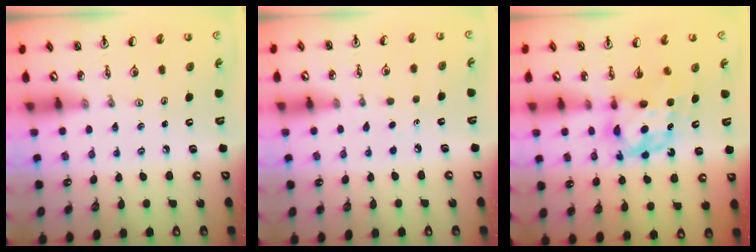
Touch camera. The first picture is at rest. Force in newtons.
{"total": 3.2, "press": 3.2, "slide": 0.4}
{"total": 7.1, "press": 7.1, "slide": 0.4}